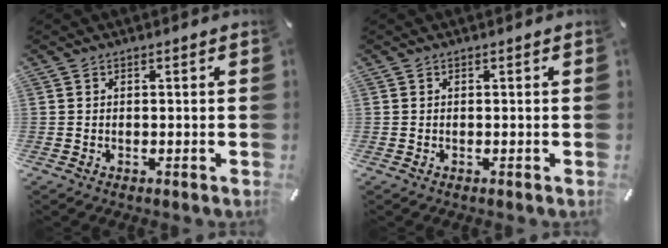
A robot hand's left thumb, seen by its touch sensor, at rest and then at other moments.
{"total": 0.0}